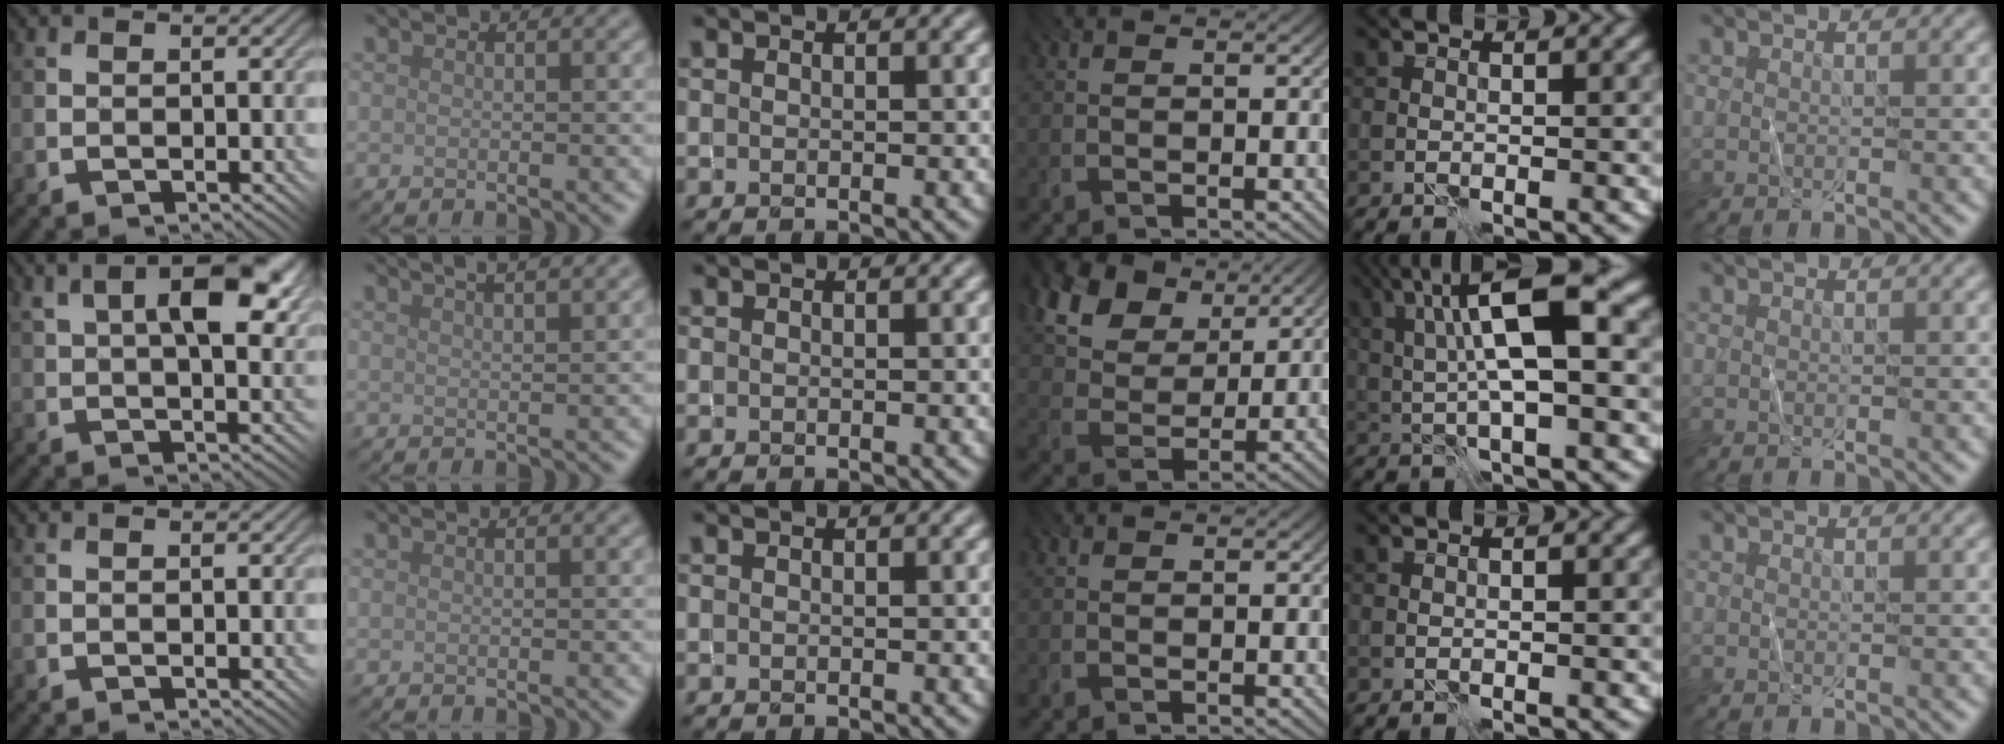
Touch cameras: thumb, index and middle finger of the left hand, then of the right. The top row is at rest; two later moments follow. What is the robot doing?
{"motion": "fold", "object": "shorts"}